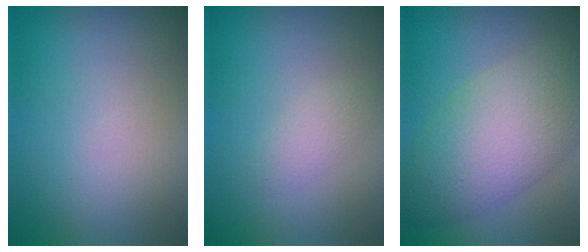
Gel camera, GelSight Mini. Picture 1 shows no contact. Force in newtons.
{"total": 1.5, "press": 1.5, "slide": 0.0}
{"total": 7.9, "press": 7.9, "slide": 0.1}